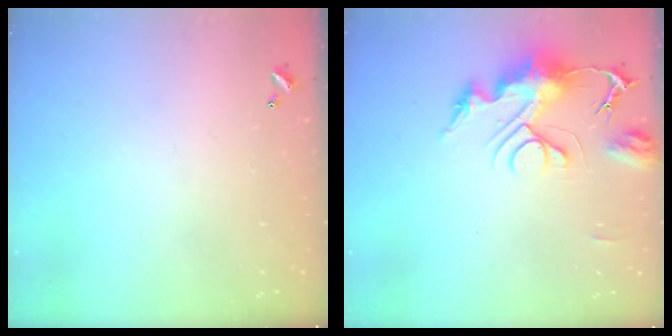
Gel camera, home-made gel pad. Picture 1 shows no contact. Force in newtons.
{"total": 11.9, "press": 11.9, "slide": 1.3}